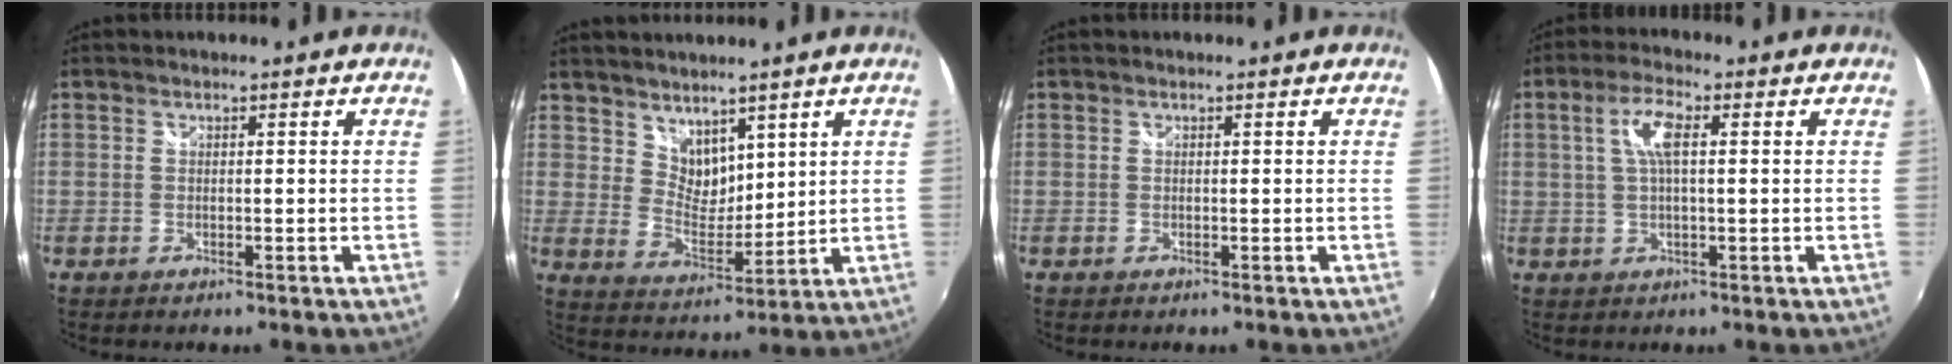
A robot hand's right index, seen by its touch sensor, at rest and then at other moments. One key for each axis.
{"total": 6.8, "fx": 5.1, "fy": 3.9, "fz": 2.3, "tx": -0.029, "ty": -0.002, "tz": 0.100}
{"total": 0.0}
{"total": 5.6, "fx": 1.2, "fy": 1.5, "fz": 5.2, "tx": -0.100, "ty": 0.008, "tz": 0.024}